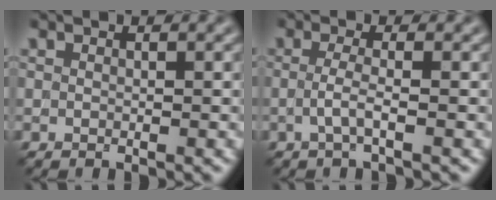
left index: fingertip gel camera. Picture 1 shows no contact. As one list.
[{"total": 1.9, "force": [-0.3, 0.4, 1.8], "torque": [-0.039, -0.002, -0.013]}]